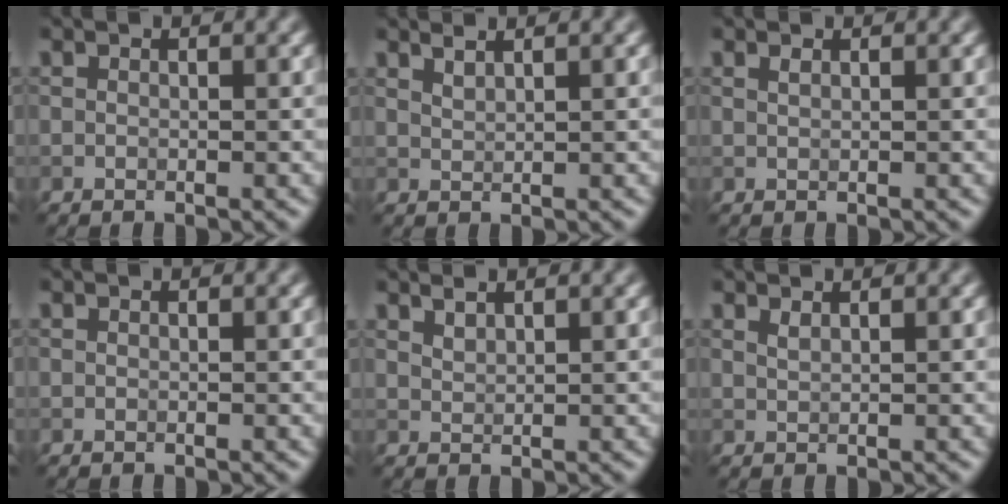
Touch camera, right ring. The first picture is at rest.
{"total": 1.6, "force": [1.3, 0.5, 0.8], "torque": [-0.008, 0.004, 0.016]}
{"total": 0.5, "force": [0.4, 0.1, 0.3], "torque": [-0.006, 0.001, 0.008]}
{"total": 0.0}
{"total": 1.2, "force": [1.0, 0.3, 0.5], "torque": [-0.011, 0.003, 0.021]}
{"total": 0.8, "force": [0.6, 0.2, 0.5], "torque": [-0.006, 0.002, 0.012]}